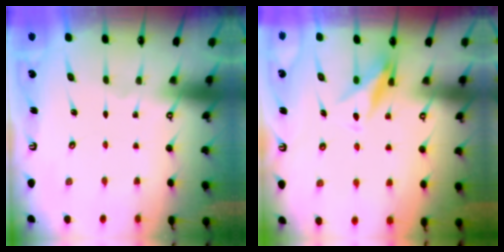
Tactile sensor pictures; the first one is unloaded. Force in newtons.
{"total": 9.7, "press": 9.7, "slide": 0.7}